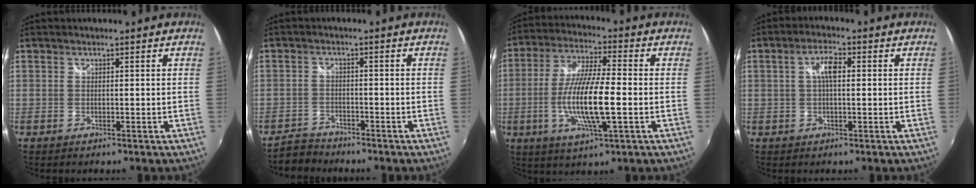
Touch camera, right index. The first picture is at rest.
{"total": 4.0, "force": [-3.7, 1.7, 0.0], "torque": [-0.016, 0.007, -0.070]}
{"total": 13.1, "force": [-2.8, 2.0, 12.7], "torque": [-0.252, -0.005, -0.051]}
{"total": 4.1, "force": [0.6, 1.5, 3.8], "torque": [-0.070, 0.011, 0.009]}